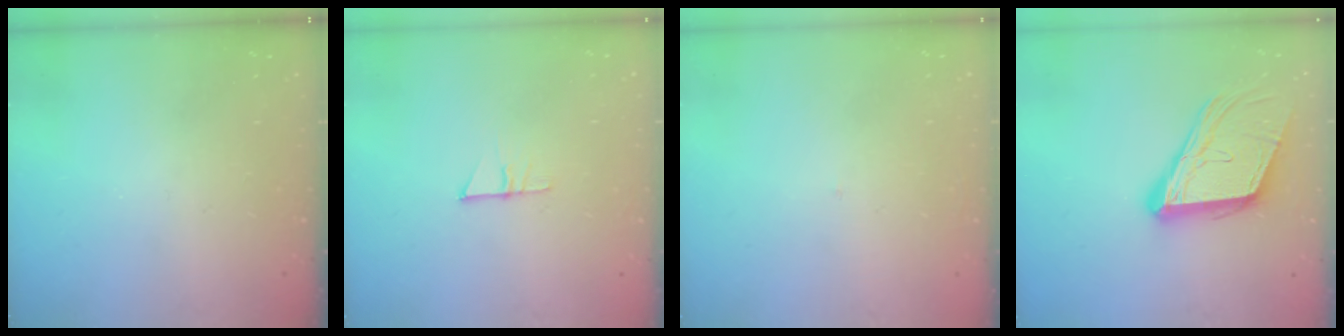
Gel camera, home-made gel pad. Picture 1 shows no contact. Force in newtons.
{"total": 7.0, "press": 7.0, "slide": 0.5}
{"total": 1.7, "press": 1.6, "slide": 0.1}
{"total": 16.0, "press": 15.6, "slide": 3.7}